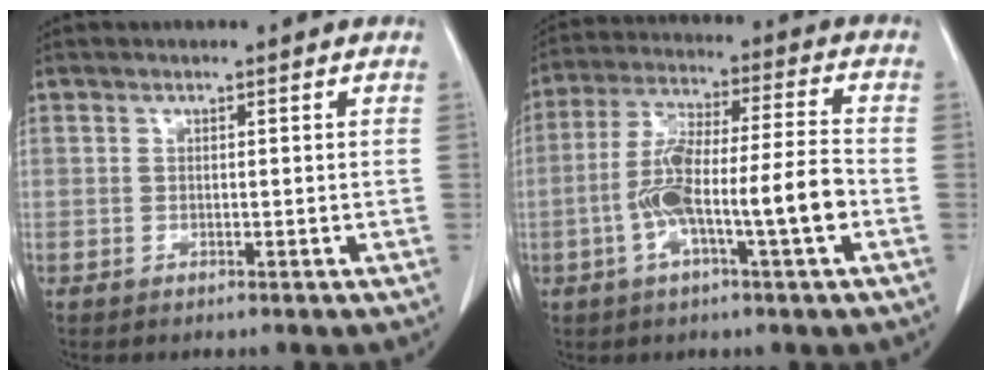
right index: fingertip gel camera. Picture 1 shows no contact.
{"total": 12.4, "force": [-3.7, 1.0, 11.8], "torque": [-0.226, 0.015, -0.067]}